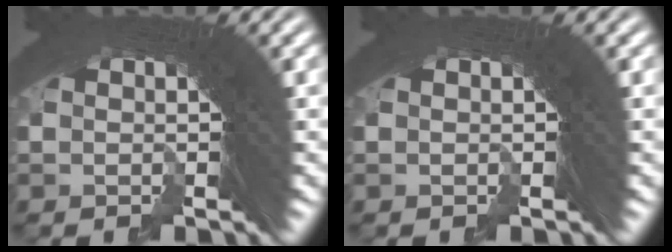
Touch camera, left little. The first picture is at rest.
{"total": 0.0}